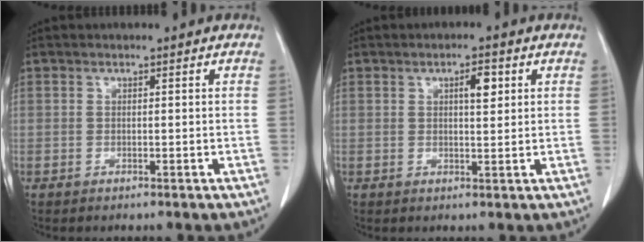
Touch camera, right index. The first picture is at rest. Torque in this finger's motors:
{"motor_torque": [0.03, 0.02, 0.01, 0.02]}